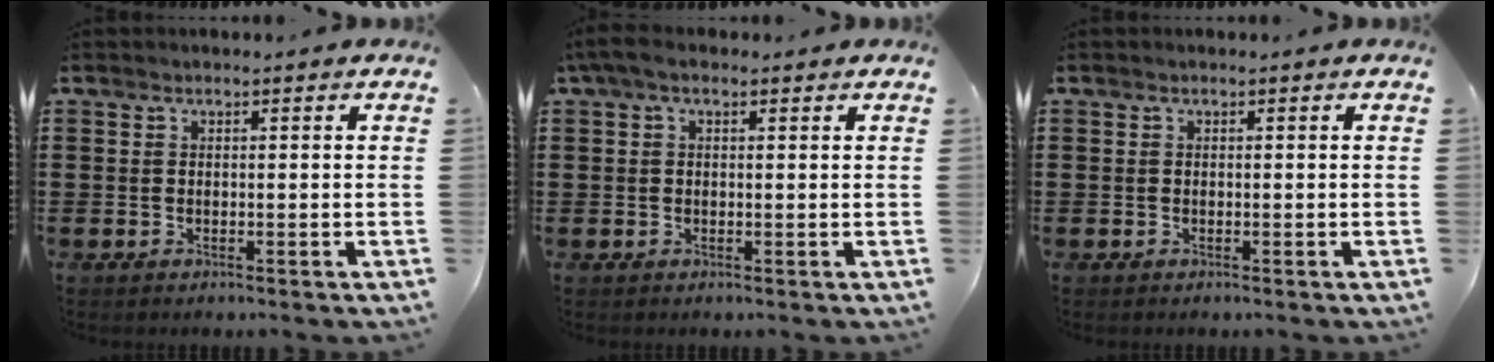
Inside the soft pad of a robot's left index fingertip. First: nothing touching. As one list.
[{"total": 2.5, "force": [0.9, 1.0, 2.0], "torque": [-0.041, 0.008, 0.015]}, {"total": 0.0}]